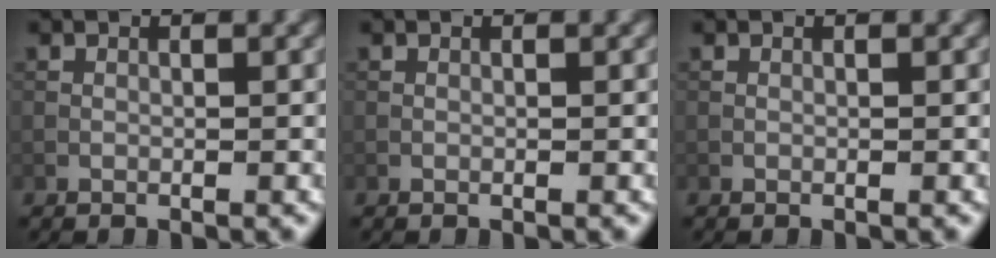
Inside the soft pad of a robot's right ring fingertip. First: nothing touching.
{"total": 0.0}
{"total": 0.0}